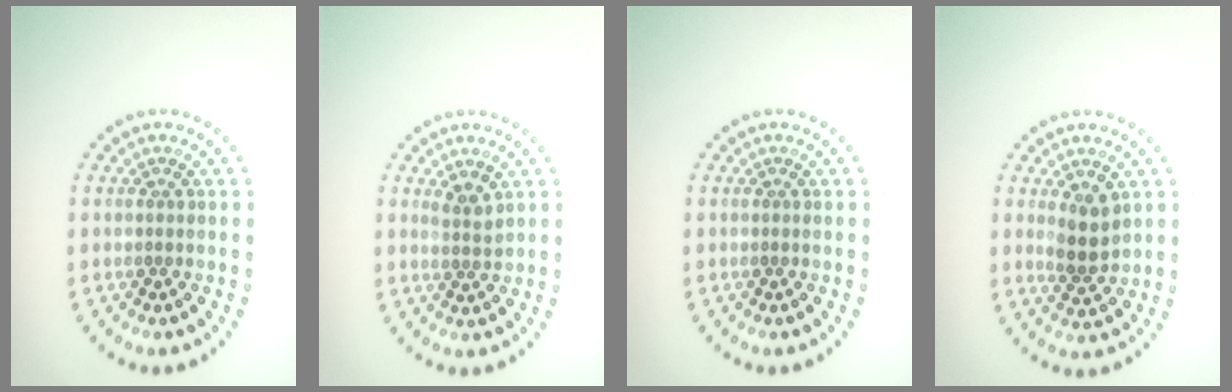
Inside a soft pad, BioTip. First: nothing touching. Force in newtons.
{"total": 1.7, "press": 1.3, "slide": 1.0}
{"total": 0.0}
{"total": 2.9, "press": 2.7, "slide": 1.1}